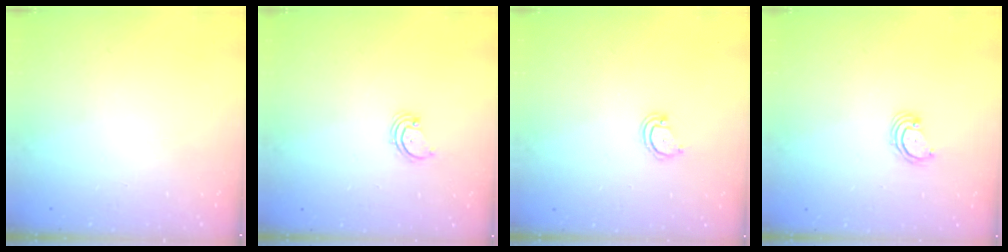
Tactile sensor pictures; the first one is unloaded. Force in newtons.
{"total": 1.7, "press": 1.6, "slide": 0.2}
{"total": 2.5, "press": 2.5, "slide": 0.2}
{"total": 2.6, "press": 2.6, "slide": 0.3}